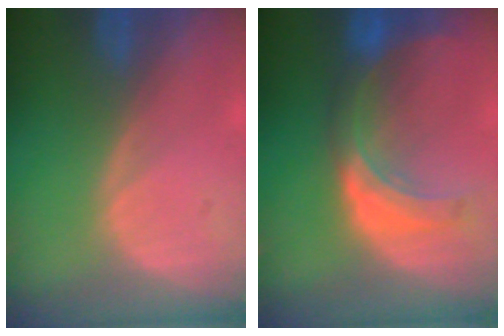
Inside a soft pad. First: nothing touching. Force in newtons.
{"total": 8.0, "press": 7.0, "slide": 3.8}